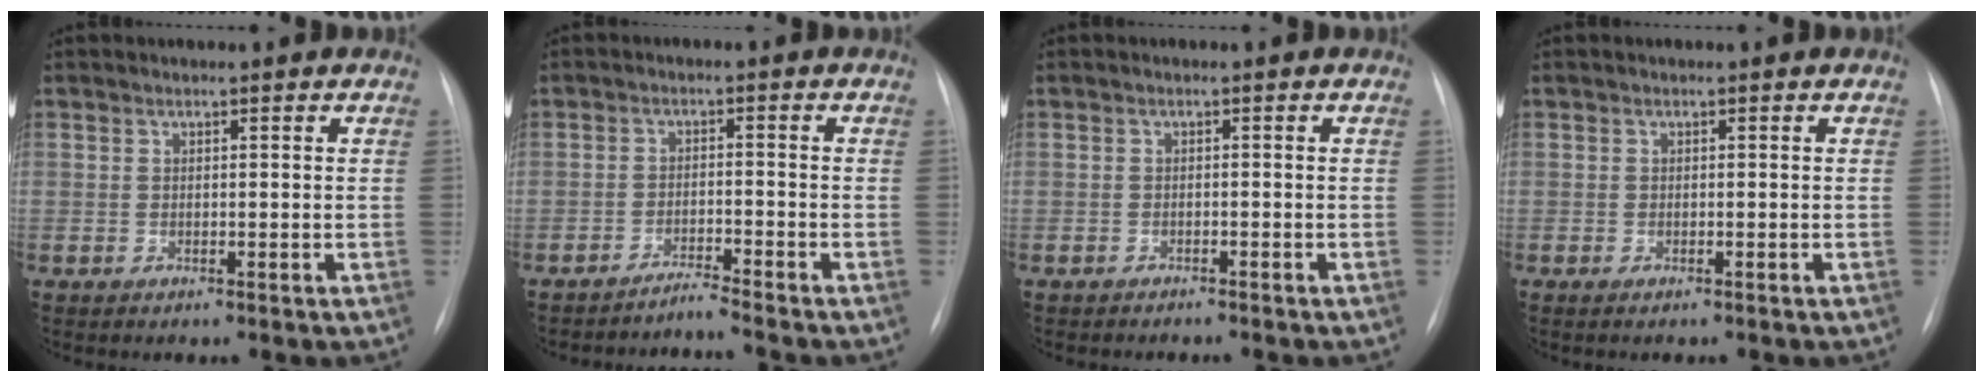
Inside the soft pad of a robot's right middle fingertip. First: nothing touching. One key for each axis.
{"total": 3.1, "fx": -2.8, "fy": -1.2, "fz": 0.0, "tx": -0.001, "ty": -0.015, "tz": -0.050}
{"total": 2.5, "fx": -2.3, "fy": 0.5, "fz": 0.6, "tx": -0.006, "ty": -0.004, "tz": -0.027}
{"total": 1.1, "fx": -0.9, "fy": 0.2, "fz": 0.7, "tx": -0.012, "ty": -0.002, "tz": -0.010}